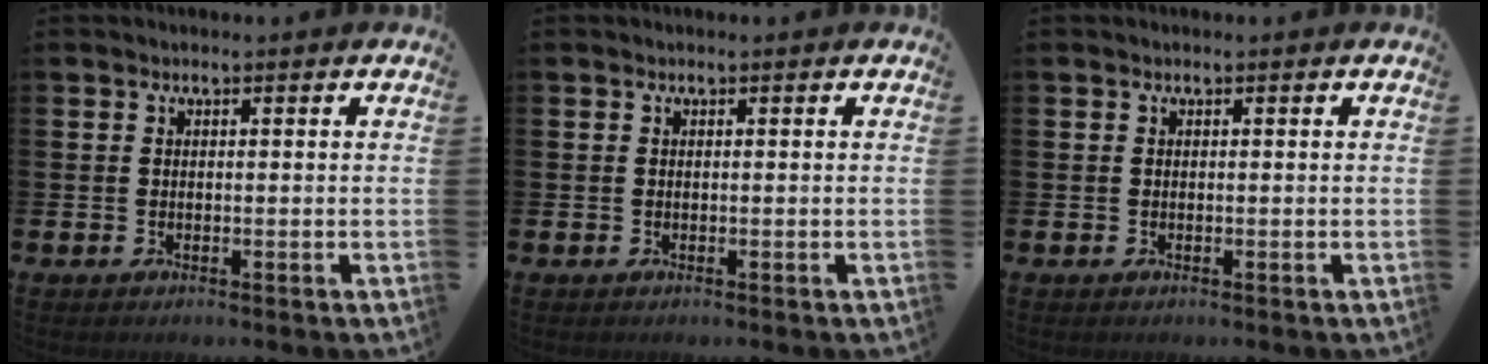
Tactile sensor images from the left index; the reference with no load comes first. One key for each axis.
{"total": 0.0}
{"total": 0.0}